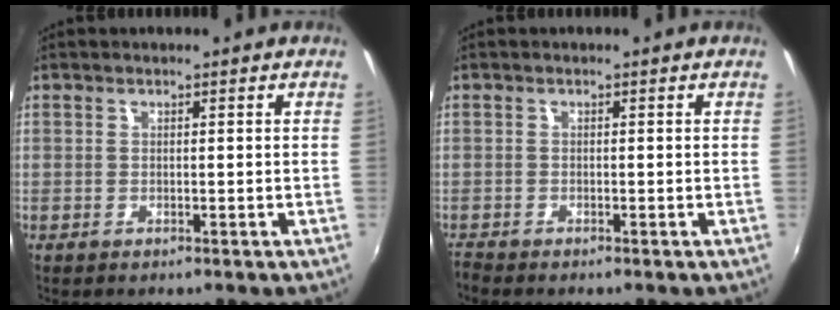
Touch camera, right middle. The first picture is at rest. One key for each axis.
{"total": 1.6, "fx": -1.6, "fy": 0.0, "fz": 0.2, "tx": -0.010, "ty": -0.010, "tz": -0.033}